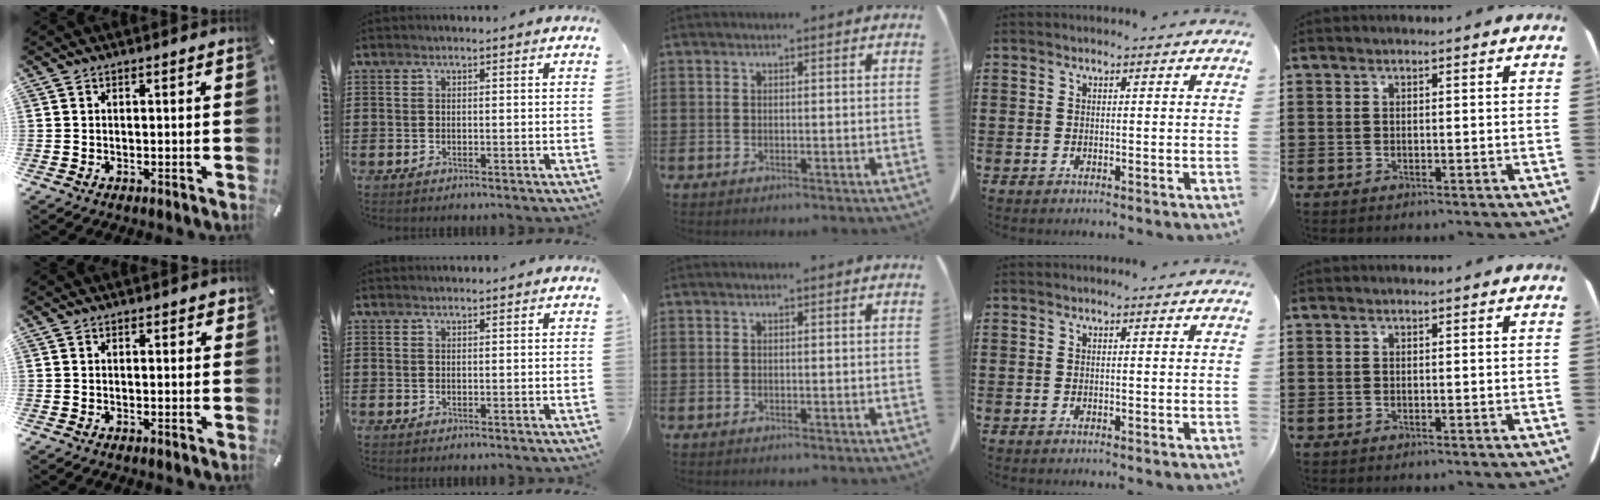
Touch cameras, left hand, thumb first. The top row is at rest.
{"thumb": {"total": 0.7, "force": [0.3, 0.5, 0.3], "torque": [0.002, 0.000, 0.004]}, "index": {"total": 0.6, "force": [0.6, 0.0, 0.1], "torque": [-0.004, -0.001, 0.013]}}